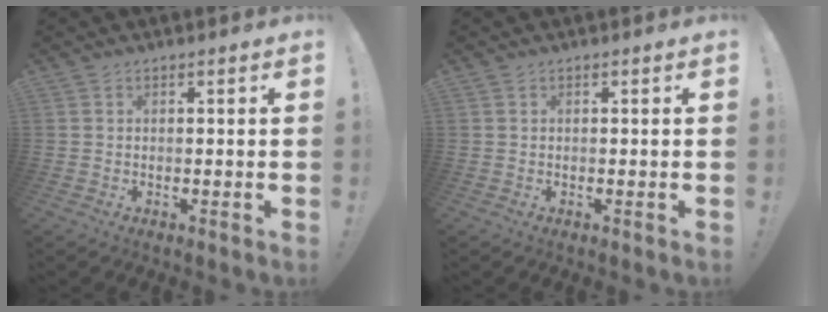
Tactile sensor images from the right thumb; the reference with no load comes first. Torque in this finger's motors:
{"motor_torque": [0.00, 0.04, 0.27, -0.19, -0.08]}